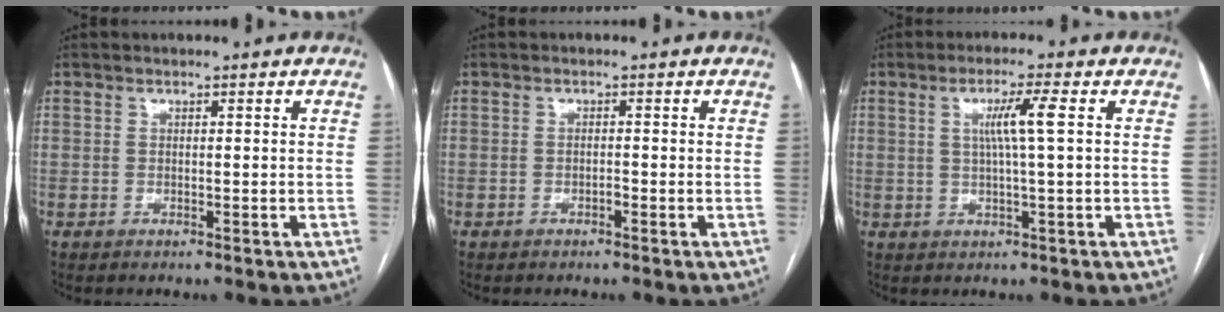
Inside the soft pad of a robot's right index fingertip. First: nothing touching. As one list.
[{"total": 0.7, "force": [-0.5, 0.2, 0.4], "torque": [-0.008, 0.001, -0.010]}, {"total": 5.0, "force": [1.0, -0.7, 4.9], "torque": [-0.090, 0.002, 0.020]}]